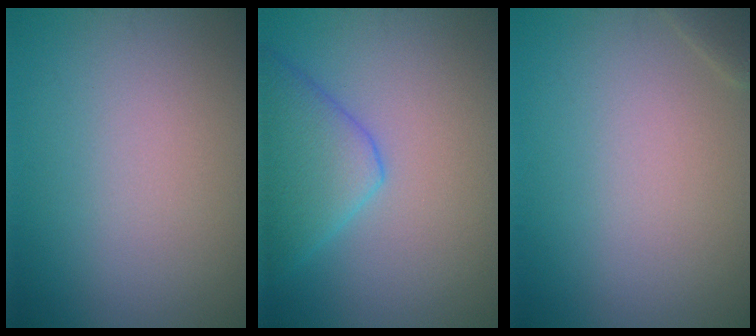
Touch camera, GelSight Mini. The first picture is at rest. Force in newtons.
{"total": 4.9, "press": 4.8, "slide": 0.3}
{"total": 1.1, "press": 1.1, "slide": 0.1}